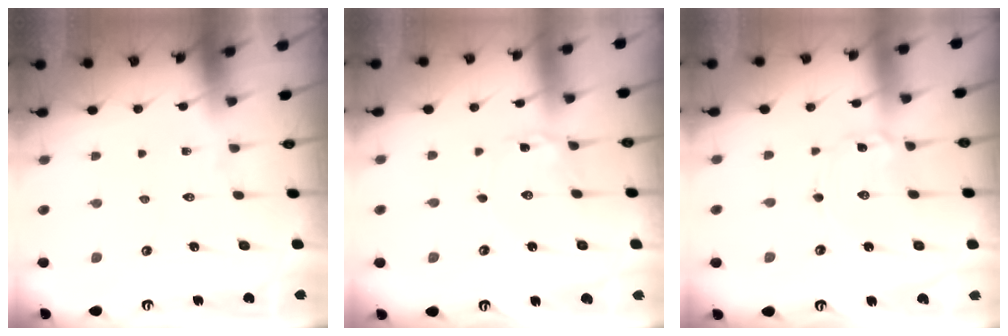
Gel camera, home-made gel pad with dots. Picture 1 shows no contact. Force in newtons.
{"total": 1.7, "press": 1.7, "slide": 0.2}
{"total": 2.0, "press": 2.0, "slide": 0.1}